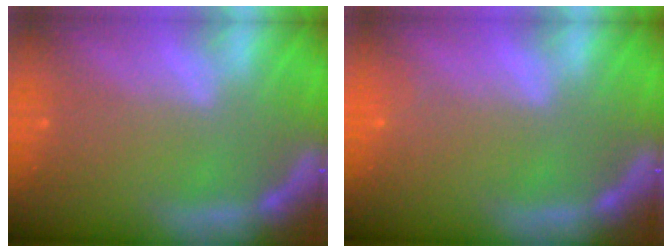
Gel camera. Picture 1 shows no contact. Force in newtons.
{"total": 0.9}